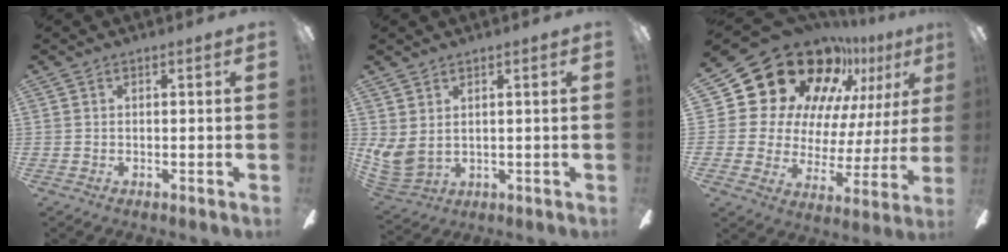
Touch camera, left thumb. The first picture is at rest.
{"total": 5.5, "force": [2.6, 3.6, 3.3], "torque": [-0.086, -0.013, 0.053]}
{"total": 25.6, "force": [18.0, 14.5, 11.0], "torque": [-0.186, -0.133, 0.345]}